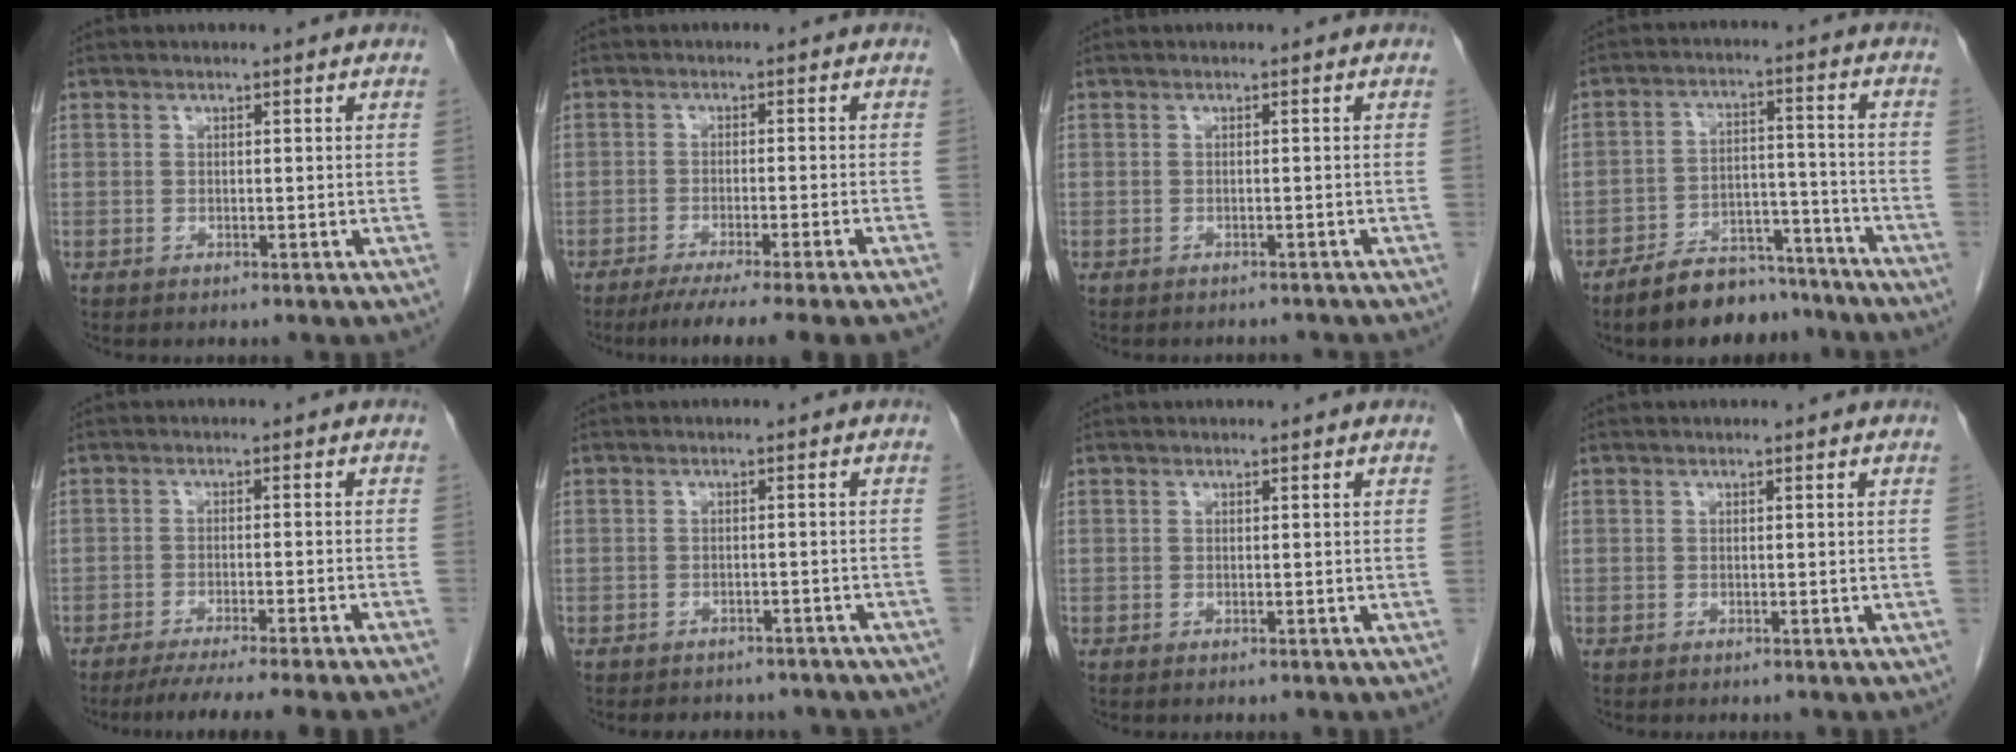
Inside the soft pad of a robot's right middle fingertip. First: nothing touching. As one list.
[{"total": 11.0, "force": [-9.0, -1.7, 6.1], "torque": [-0.062, -0.028, -0.132]}, {"total": 3.0, "force": [-2.8, 0.9, 0.3], "torque": [-0.003, -0.002, -0.034]}, {"total": 9.8, "force": [-8.4, 4.1, 3.2], "torque": [-0.049, 0.019, -0.137]}, {"total": 12.4, "force": [-10.7, -1.5, 6.2], "torque": [-0.062, -0.030, -0.153]}, {"total": 9.0, "force": [-7.8, 3.6, 2.6], "torque": [-0.039, 0.007, -0.079]}, {"total": 0.0}, {"total": 0.0}]